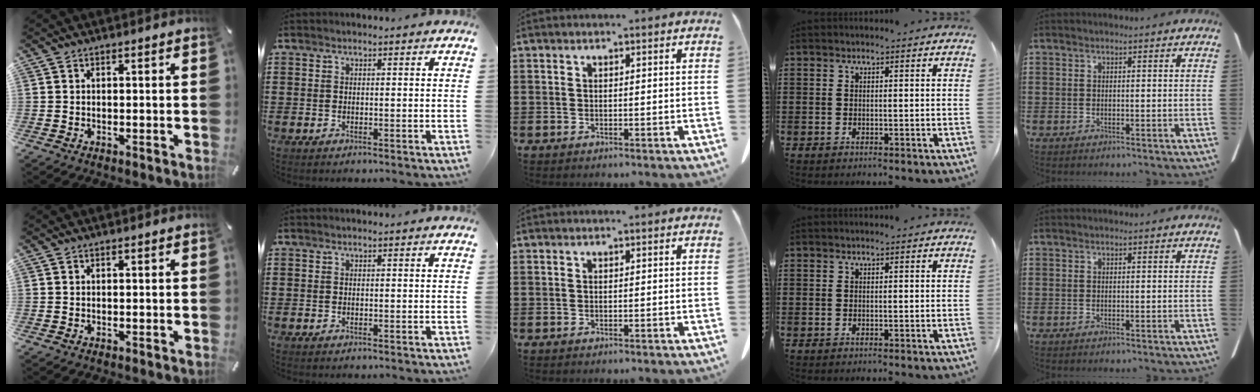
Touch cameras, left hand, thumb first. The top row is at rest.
{}